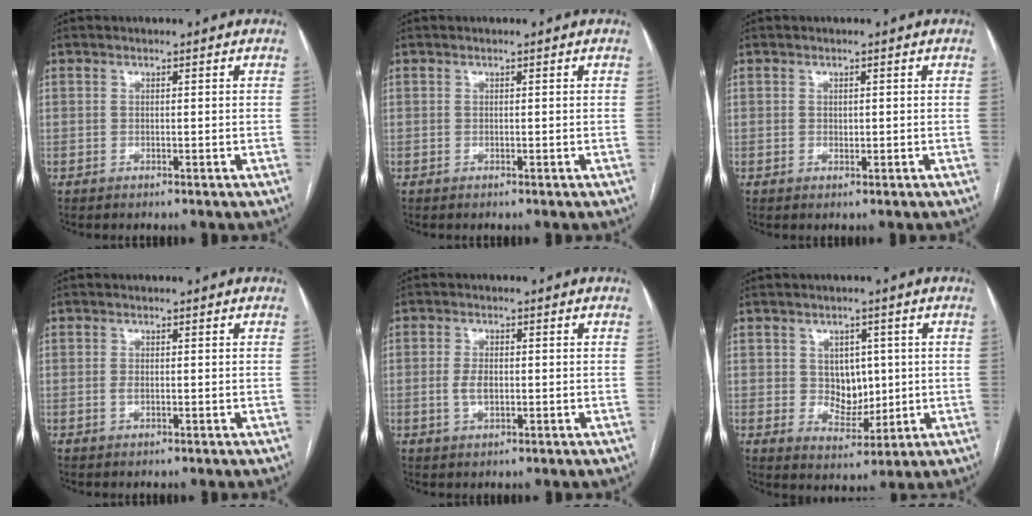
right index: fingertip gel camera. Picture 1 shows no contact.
{"total": 0.0}
{"total": 0.7, "force": [-0.1, 0.5, 0.4], "torque": [-0.007, 0.000, 0.000]}
{"total": 1.0, "force": [-0.2, 0.4, 0.9], "torque": [-0.020, 0.000, -0.003]}
{"total": 3.3, "force": [-0.4, 1.6, 2.8], "torque": [-0.060, 0.002, -0.007]}
{"total": 5.8, "force": [0.7, 4.5, 3.6], "torque": [-0.051, 0.005, 0.025]}